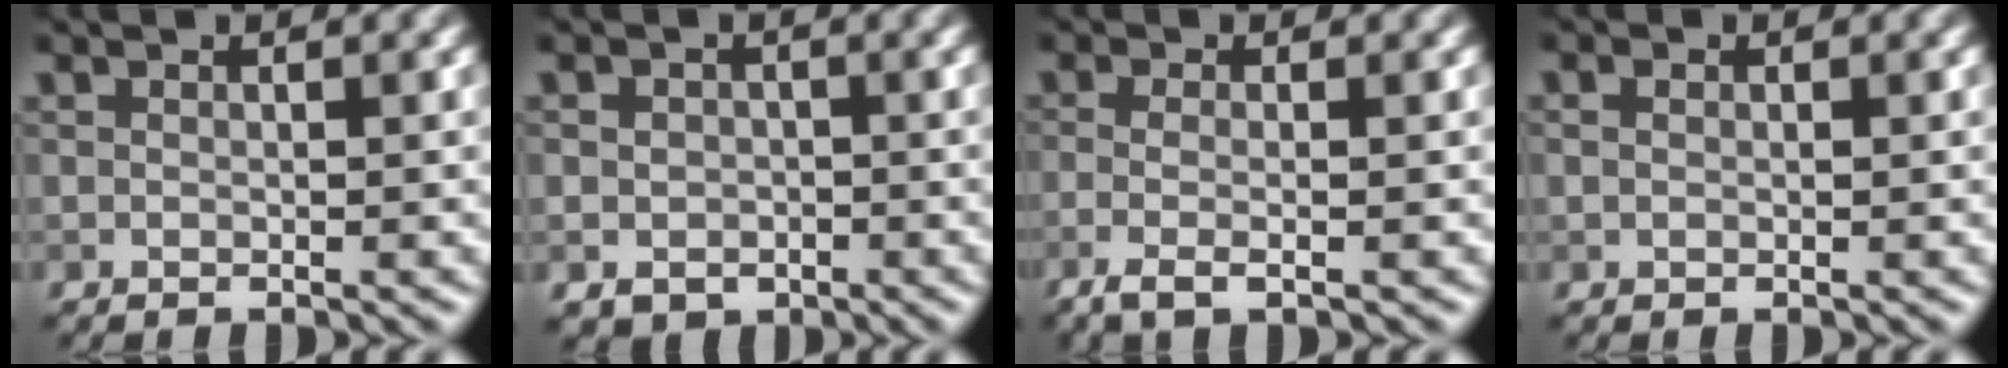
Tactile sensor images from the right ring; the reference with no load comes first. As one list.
[{"total": 2.2, "force": [-0.5, 2.0, 0.7], "torque": [-0.007, -0.006, -0.010]}, {"total": 2.8, "force": [-1.0, 0.9, 2.5], "torque": [-0.047, -0.011, -0.030]}, {"total": 1.0, "force": [0.2, 0.7, 0.7], "torque": [-0.013, 0.001, 0.001]}]